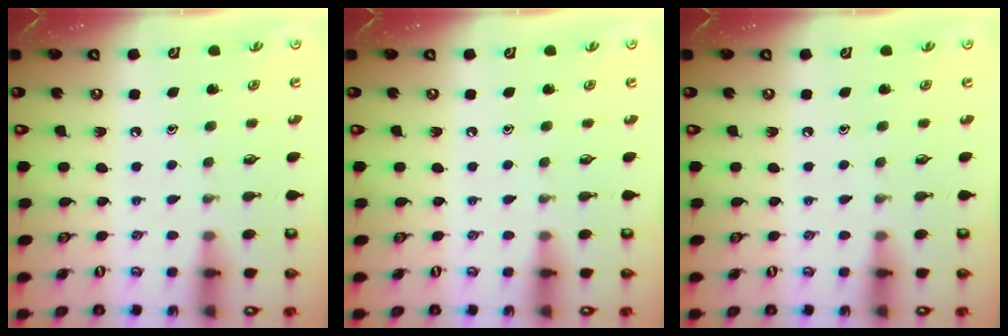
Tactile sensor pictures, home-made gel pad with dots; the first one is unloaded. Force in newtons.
{"total": 0.0}
{"total": 0.0}